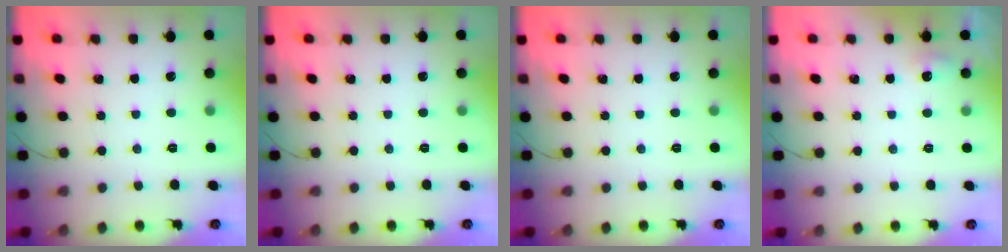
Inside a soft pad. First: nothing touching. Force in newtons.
{"total": 0.0}
{"total": 0.0}
{"total": 4.5, "press": 4.3, "slide": 1.4}